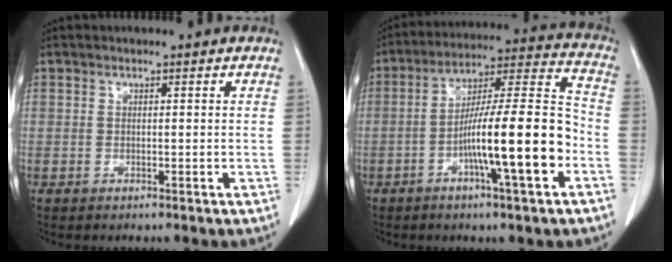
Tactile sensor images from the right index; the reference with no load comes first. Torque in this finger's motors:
{"motor_torque": [1.53, -0.61, 0.74, 0.17]}